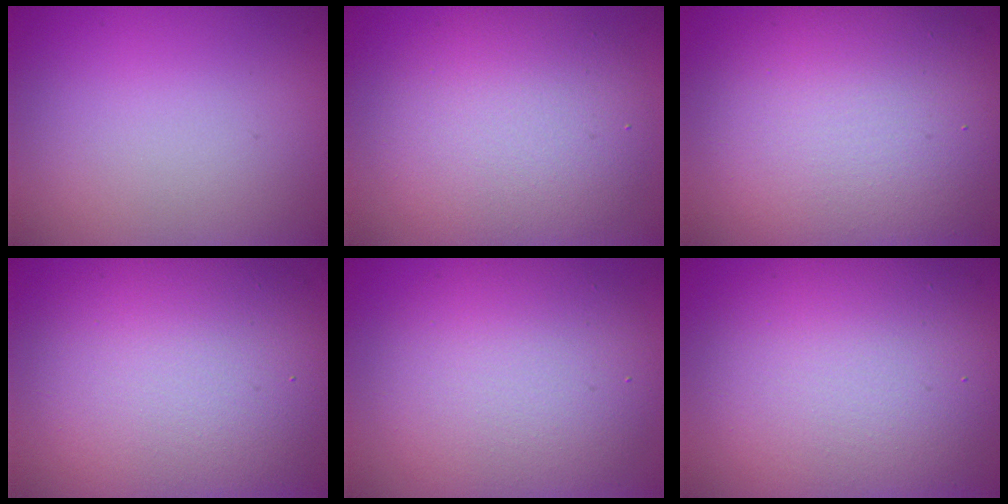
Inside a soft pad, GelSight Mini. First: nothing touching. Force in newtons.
{"total": 6.4, "press": 6.4, "slide": 0.6}
{"total": 11.0, "press": 11.0, "slide": 0.2}
{"total": 10.5, "press": 10.5, "slide": 0.6}
{"total": 7.3, "press": 7.3, "slide": 0.3}
{"total": 10.7, "press": 10.6, "slide": 0.5}